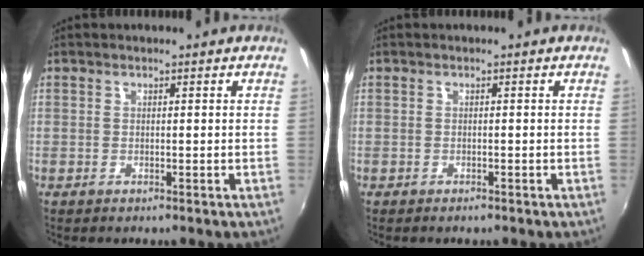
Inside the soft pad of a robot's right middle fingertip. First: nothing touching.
{"total": 0.7, "force": [-0.6, 0.2, 0.3], "torque": [-0.007, -0.001, -0.009]}